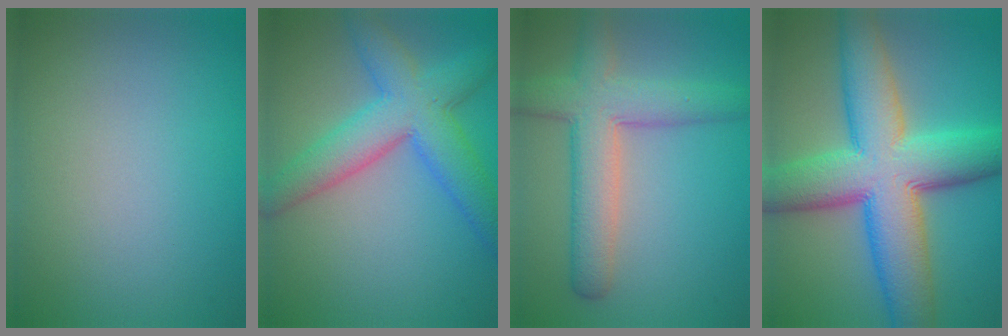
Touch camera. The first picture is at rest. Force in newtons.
{"total": 6.8, "press": 6.8, "slide": 0.3}
{"total": 6.2, "press": 6.2, "slide": 0.2}
{"total": 12.2, "press": 12.2, "slide": 0.5}